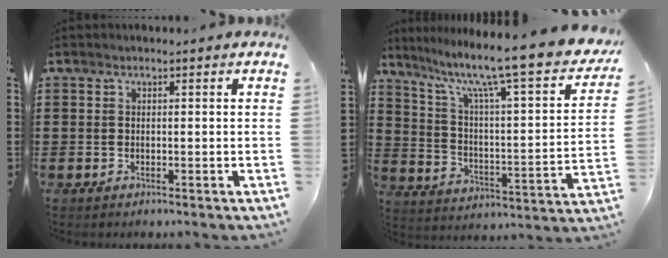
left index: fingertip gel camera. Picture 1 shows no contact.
{"total": 11.4, "force": [9.0, 0.2, 6.9], "torque": [-0.149, -0.073, 0.139]}